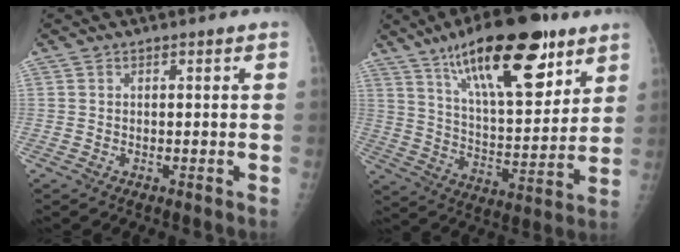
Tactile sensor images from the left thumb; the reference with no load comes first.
{"total": 23.6, "force": [13.6, 8.4, 17.4], "torque": [-0.250, -0.053, 0.229]}